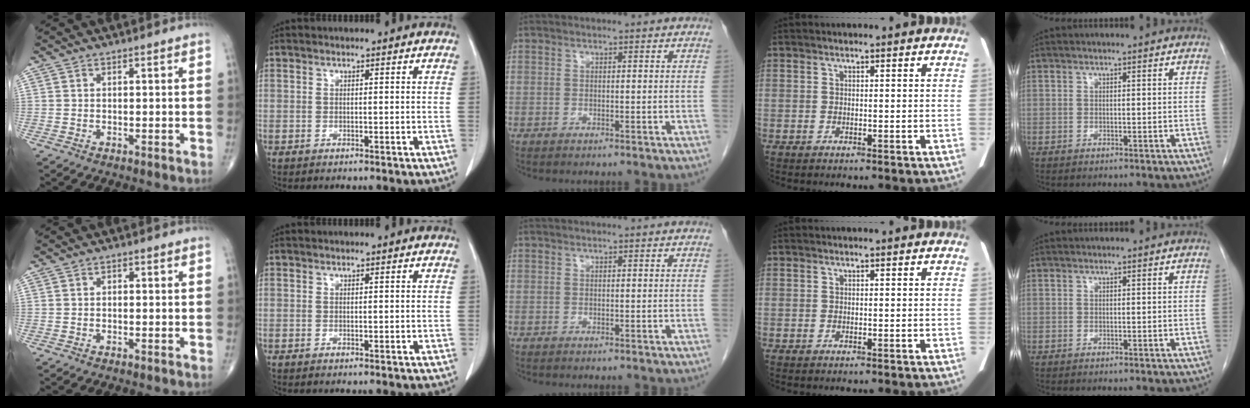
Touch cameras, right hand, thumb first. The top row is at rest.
{"thumb": {"total": 0.5, "force": [0.0, 0.4, 0.4], "torque": [-0.004, 0.001, -0.001]}, "index": {"total": 0.7, "force": [0.1, 0.4, 0.5], "torque": [-0.007, -0.001, 0.004]}}